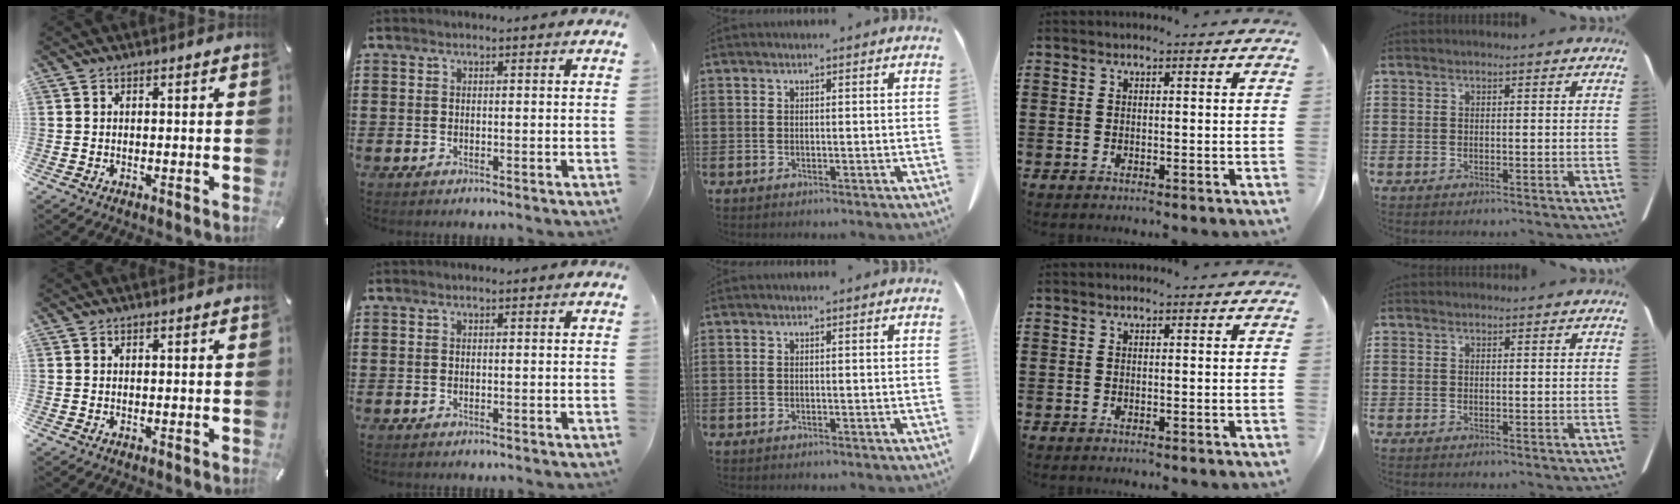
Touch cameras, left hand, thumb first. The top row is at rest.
{}